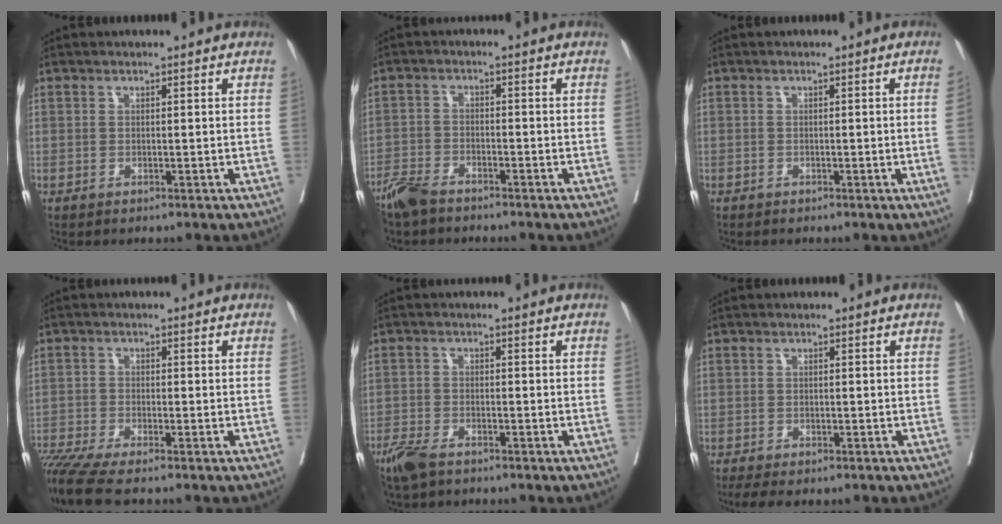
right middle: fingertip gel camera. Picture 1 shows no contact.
{"total": 4.7, "force": [-4.1, 1.2, 1.8], "torque": [-0.037, -0.009, -0.081]}
{"total": 0.9, "force": [-0.2, -0.3, 0.9], "torque": [-0.012, -0.002, -0.002]}
{"total": 7.1, "force": [-6.0, -0.5, 3.7], "torque": [-0.064, -0.018, -0.107]}
{"total": 4.8, "force": [-3.7, 1.5, 2.6], "torque": [-0.055, -0.009, -0.069]}
{"total": 4.2, "force": [-3.3, 1.5, 2.2], "torque": [-0.033, -0.012, -0.047]}